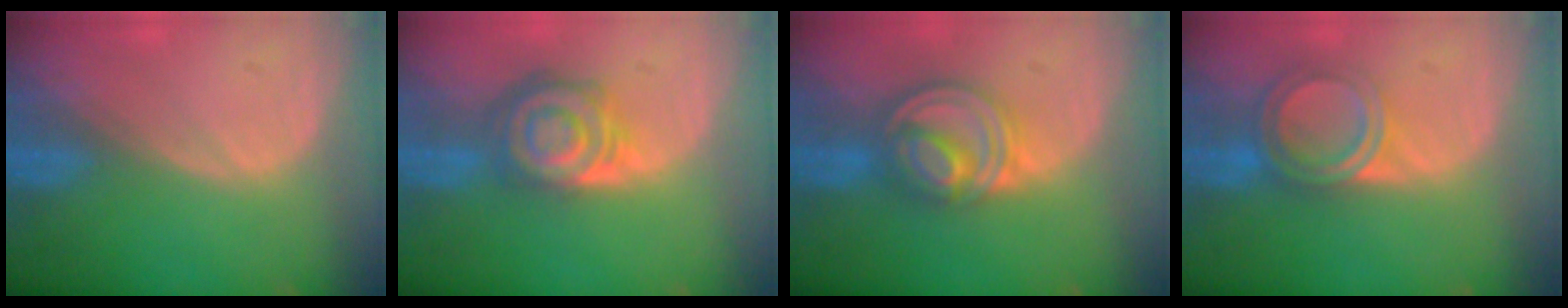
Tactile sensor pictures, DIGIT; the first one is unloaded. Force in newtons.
{"total": 8.1, "press": 7.1, "slide": 3.8}
{"total": 8.1, "press": 6.9, "slide": 4.2}
{"total": 6.3, "press": 5.4, "slide": 3.3}